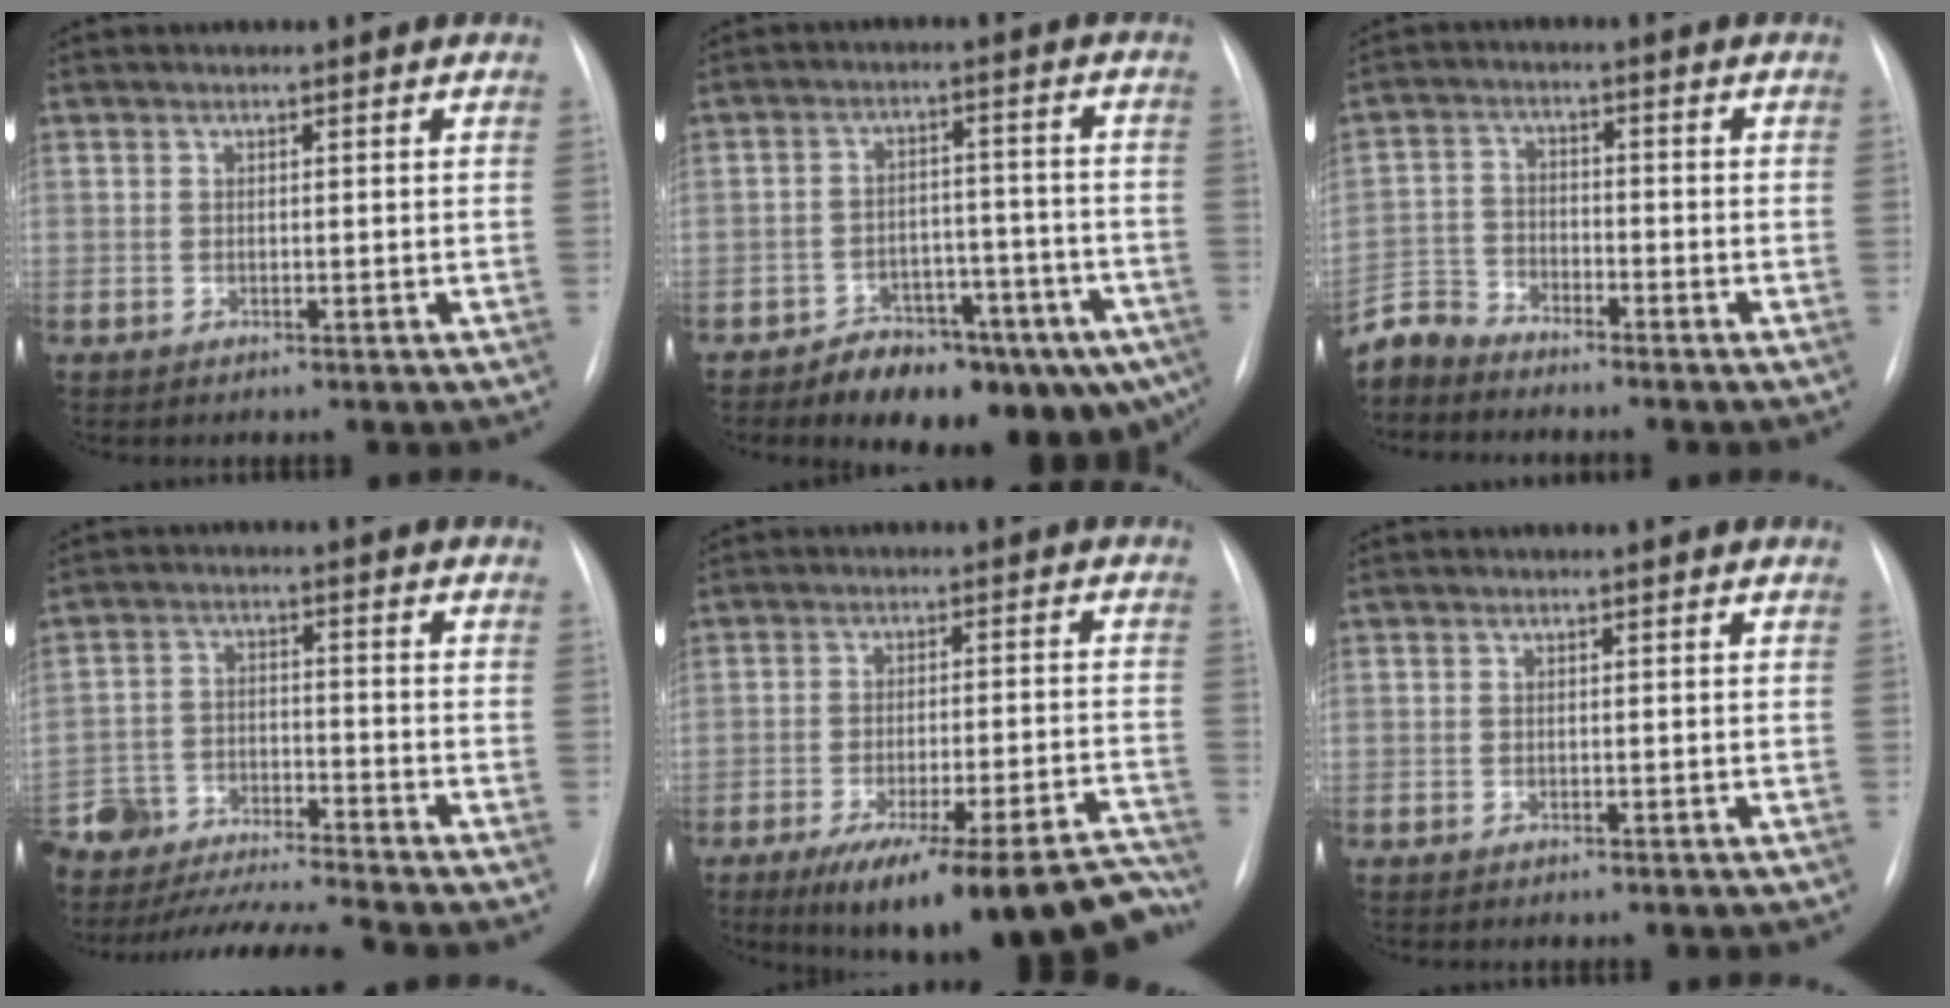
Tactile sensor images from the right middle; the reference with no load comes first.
{"total": 15.2, "force": [-10.3, 6.6, 9.0], "torque": [-0.077, 0.041, -0.139]}
{"total": 5.4, "force": [-5.2, 1.1, -0.4], "torque": [0.006, -0.002, -0.108]}
{"total": 17.0, "force": [-16.0, -0.1, 5.9], "torque": [-0.125, -0.009, -0.269]}
{"total": 22.3, "force": [-18.5, 3.3, 11.9], "torque": [-0.105, 0.012, -0.253]}
{"total": 0.0}